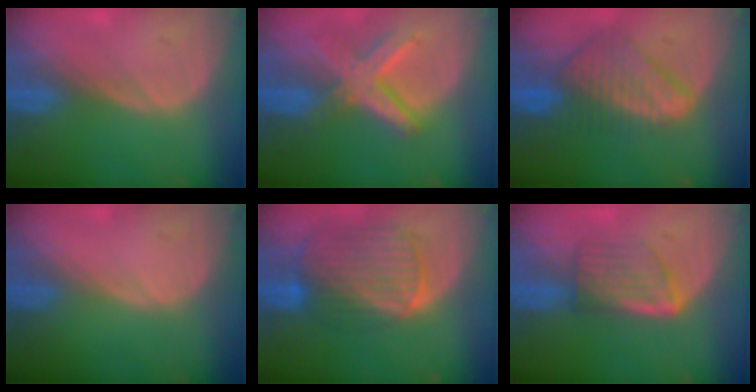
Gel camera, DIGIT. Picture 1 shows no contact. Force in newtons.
{"total": 8.2, "press": 7.0, "slide": 4.3}
{"total": 8.9, "press": 7.6, "slide": 4.5}
{"total": 0.0}
{"total": 10.4, "press": 8.8, "slide": 5.6}
{"total": 5.9, "press": 5.5, "slide": 2.2}